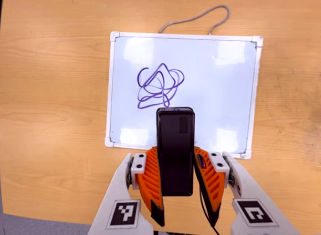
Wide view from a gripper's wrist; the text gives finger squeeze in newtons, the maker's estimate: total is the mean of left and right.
{"total": 3.8, "left": 2.5, "right": 5.0}